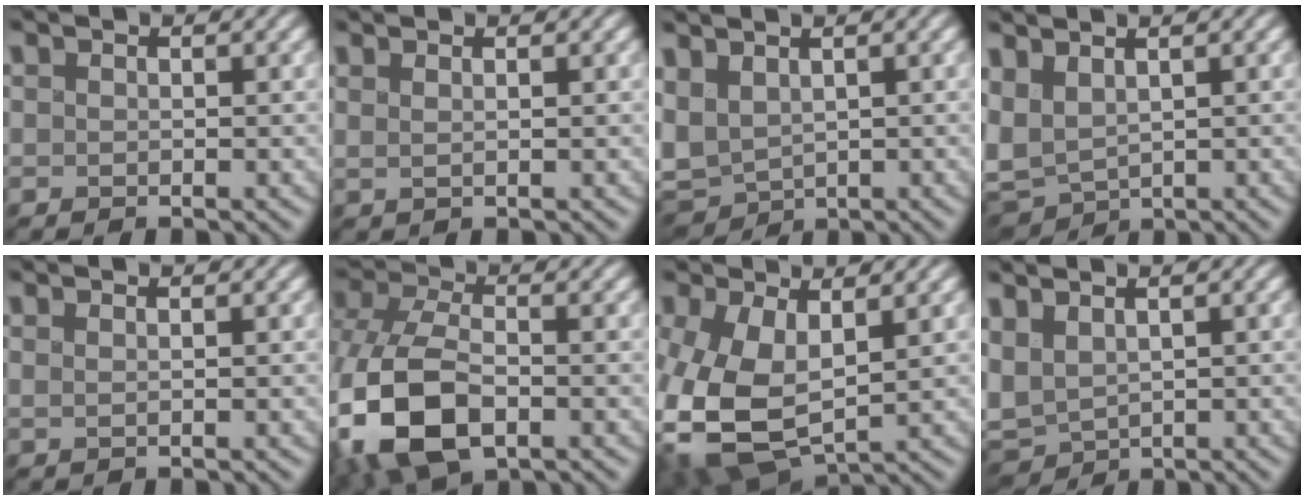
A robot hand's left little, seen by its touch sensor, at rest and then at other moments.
{"total": 2.2, "force": [1.0, 0.9, 1.7], "torque": [-0.010, 0.004, -0.007]}
{"total": 4.1, "force": [0.2, 2.9, 2.8], "torque": [-0.068, 0.003, 0.000]}
{"total": 4.1, "force": [0.6, 2.6, 3.1], "torque": [-0.074, 0.006, 0.007]}
{"total": 1.9, "force": [0.9, 0.8, 1.5], "torque": [-0.008, 0.002, -0.008]}
{"total": 10.8, "force": [-3.8, 6.2, 8.0], "torque": [-0.196, -0.024, -0.068]}
{"total": 8.6, "force": [-1.1, 5.0, 6.9], "torque": [-0.172, -0.024, -0.017]}
{"total": 3.6, "force": [0.5, 2.4, 2.6], "torque": [-0.063, 0.006, 0.004]}